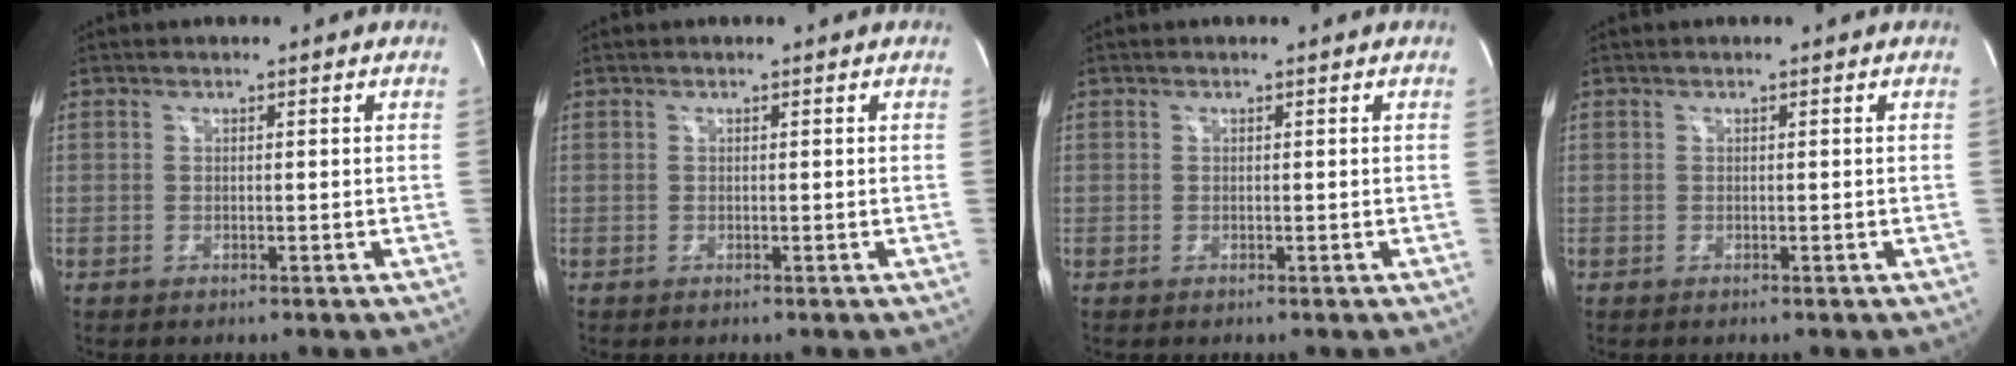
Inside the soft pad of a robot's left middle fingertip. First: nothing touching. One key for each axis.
{"total": 0.0}
{"total": 0.0}
{"total": 0.0}